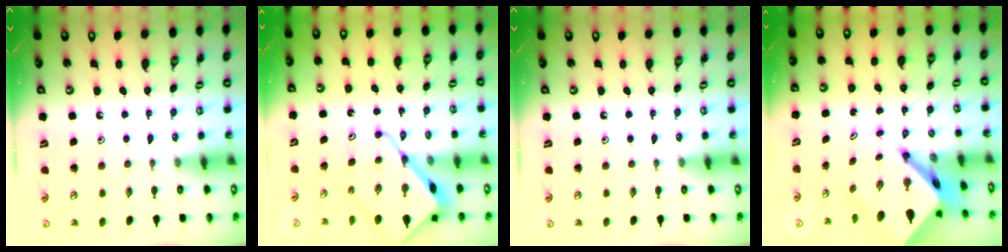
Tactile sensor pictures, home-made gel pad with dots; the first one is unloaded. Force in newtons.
{"total": 12.2, "press": 12.1, "slide": 1.4}
{"total": 0.0}
{"total": 8.9, "press": 8.9, "slide": 0.8}